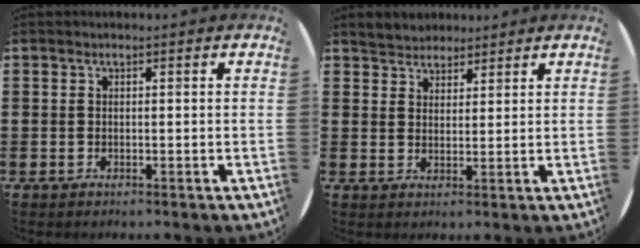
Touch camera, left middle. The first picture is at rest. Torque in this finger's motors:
{"motor_torque": [0.16, -0.16, 0.04, 0.02]}